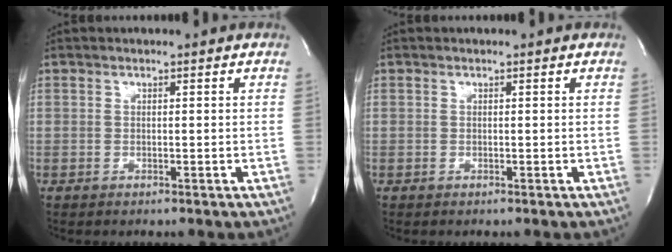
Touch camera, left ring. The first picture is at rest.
{"total": 0.0}